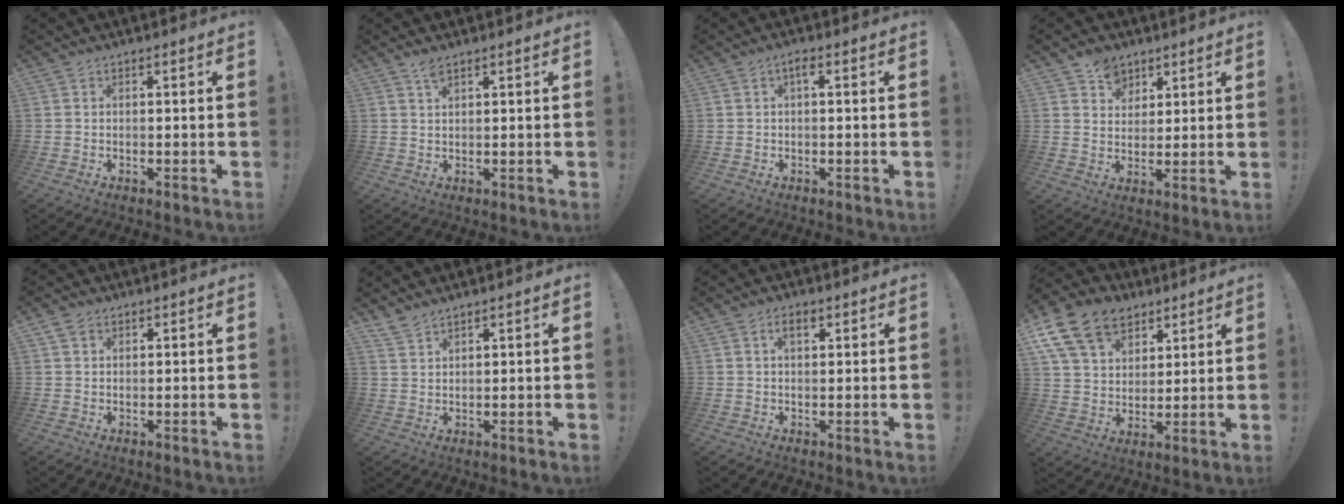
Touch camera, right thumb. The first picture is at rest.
{"total": 2.3, "force": [1.8, 0.6, 1.4], "torque": [-0.022, -0.005, 0.030]}
{"total": 1.8, "force": [0.3, 0.4, 1.8], "torque": [-0.037, 0.005, 0.002]}
{"total": 7.4, "force": [4.7, 5.6, 1.1], "torque": [0.003, -0.037, 0.088]}
{"total": 2.2, "force": [1.4, 1.4, 1.0], "torque": [-0.022, 0.001, 0.027]}
{"total": 3.3, "force": [2.9, 0.7, 1.3], "torque": [-0.029, -0.015, 0.055]}
{"total": 3.1, "force": [1.4, 1.5, 2.3], "torque": [-0.039, 0.001, 0.021]}
{"total": 17.1, "force": [9.4, 11.9, 8.0], "torque": [-0.130, -0.050, 0.178]}